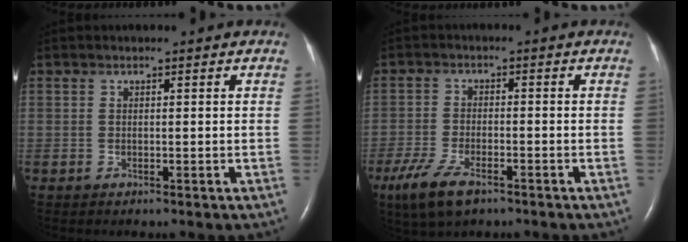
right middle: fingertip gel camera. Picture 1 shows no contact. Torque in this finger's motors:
{"motor_torque": [0.79, -0.81, 0.10, 0.05]}